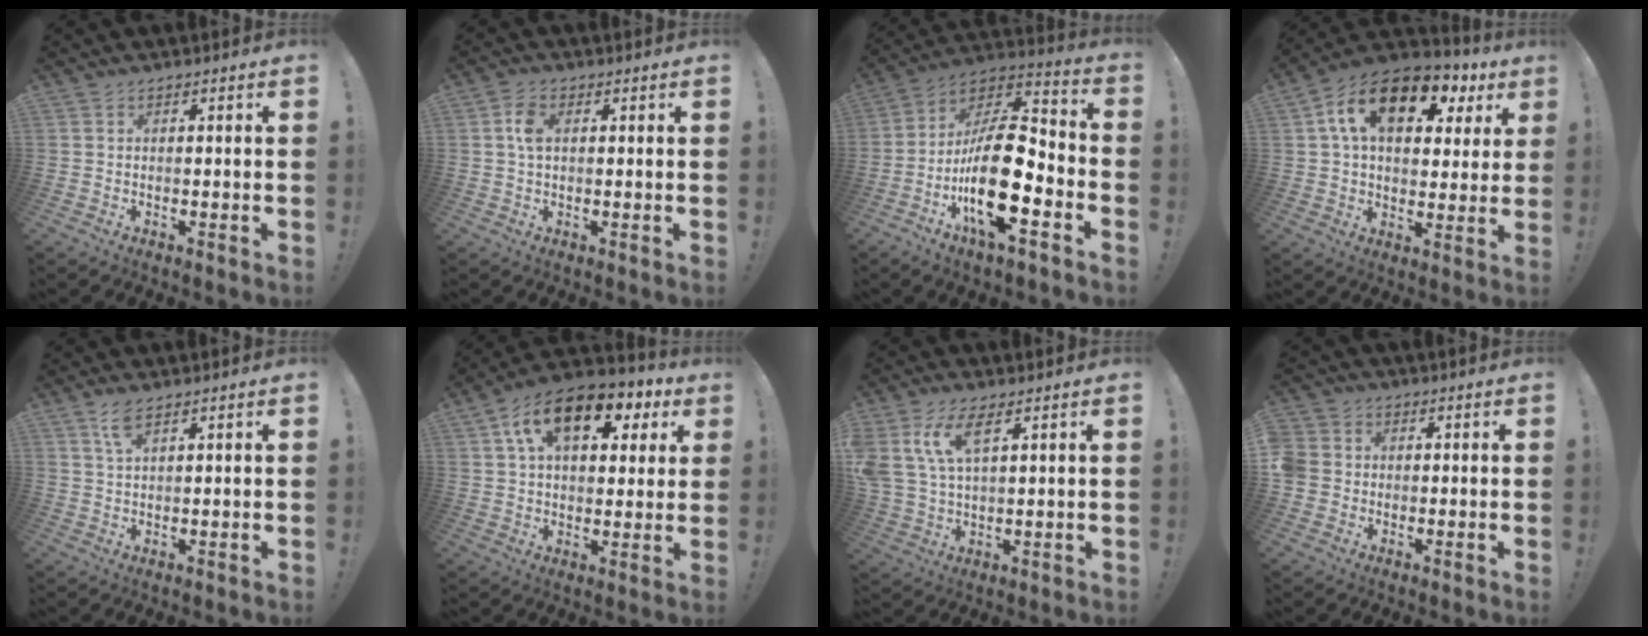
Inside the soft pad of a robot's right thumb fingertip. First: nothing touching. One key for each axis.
{"total": 5.1, "fx": 0.9, "fy": 2.9, "fz": 4.0, "tx": -0.074, "ty": 0.002, "tz": 0.013}
{"total": 22.6, "fx": -6.9, "fy": 8.6, "fz": 19.8, "tx": -0.376, "ty": 0.035, "tz": -0.110}
{"total": 17.4, "fx": 7.4, "fy": 10.2, "fz": 12.1, "tx": -0.198, "ty": -0.019, "tz": 0.128}
{"total": 4.3, "fx": 2.5, "fy": 1.2, "fz": 3.2, "tx": -0.068, "ty": 0.000, "tz": 0.045}
{"total": 16.1, "fx": 6.9, "fy": 9.4, "fz": 11.1, "tx": -0.178, "ty": -0.018, "tz": 0.123}
{"total": 10.7, "fx": 5.4, "fy": 5.2, "fz": 7.7, "tx": -0.174, "ty": -0.010, "tz": 0.101}
{"total": 5.4, "fx": -0.2, "fy": 5.0, "fz": 2.0, "tx": -0.054, "ty": 0.011, "tz": -0.001}